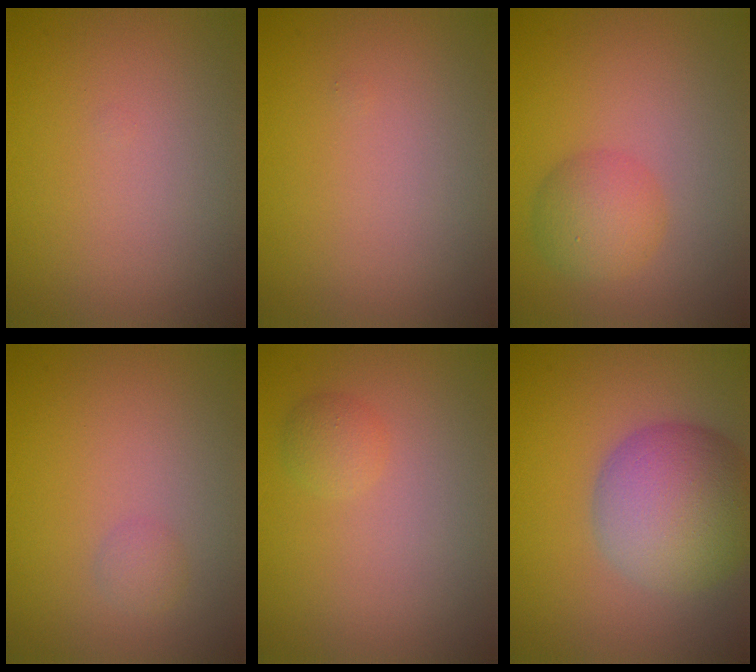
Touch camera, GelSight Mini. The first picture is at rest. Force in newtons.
{"total": 0.0}
{"total": 3.0, "press": 3.0, "slide": 0.1}
{"total": 1.0, "press": 1.0, "slide": 0.0}
{"total": 1.3, "press": 1.3, "slide": 0.1}
{"total": 8.5, "press": 8.4, "slide": 0.5}